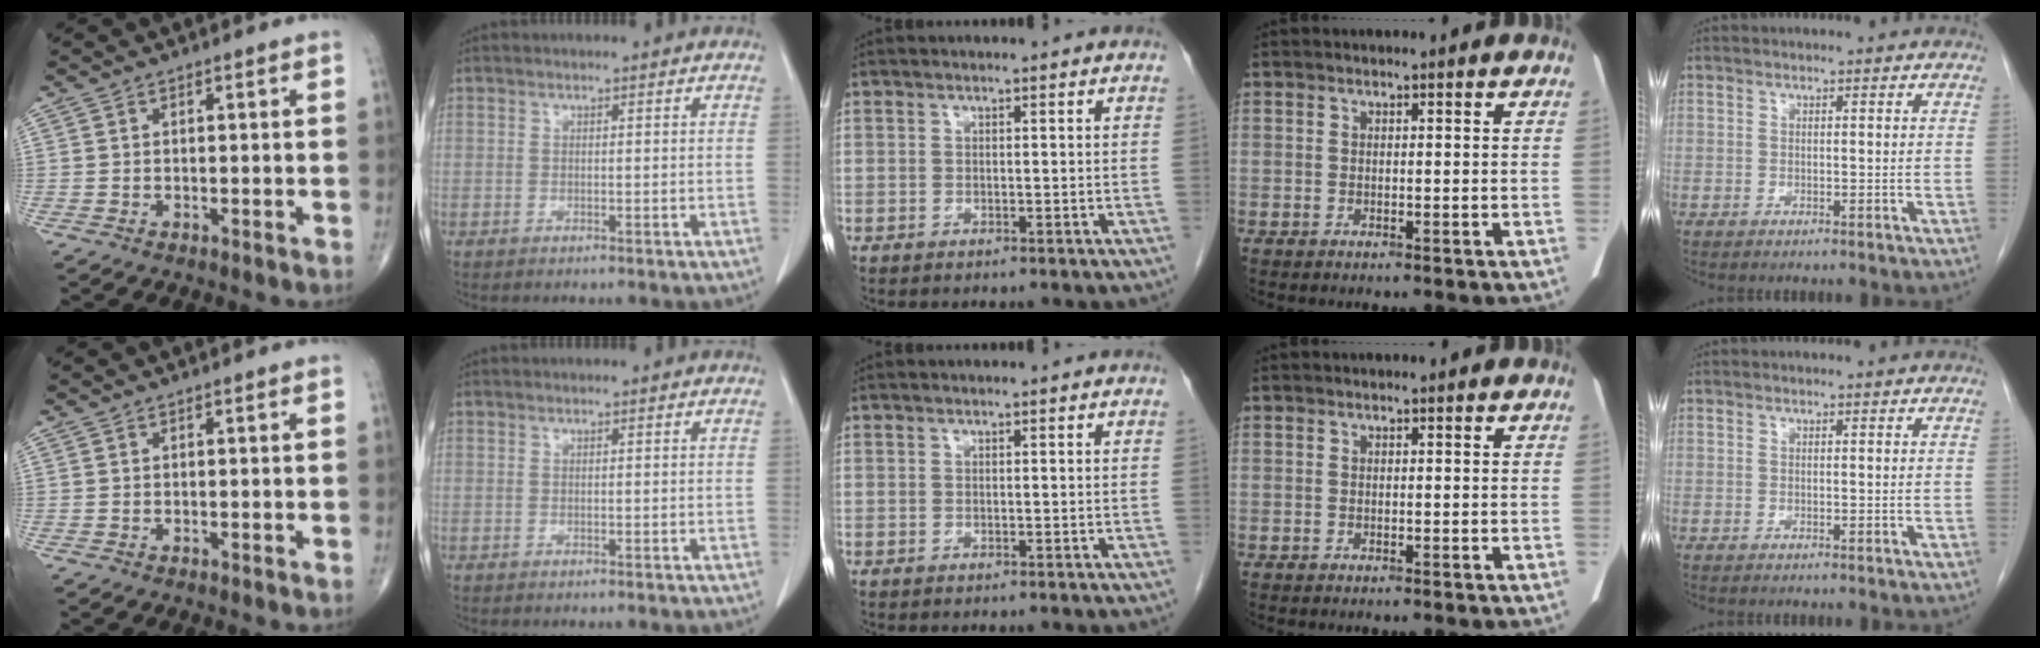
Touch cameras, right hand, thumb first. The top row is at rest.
{}